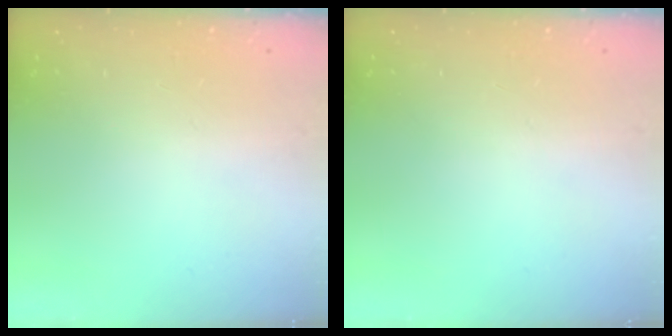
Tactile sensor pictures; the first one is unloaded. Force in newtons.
{"total": 0.0}